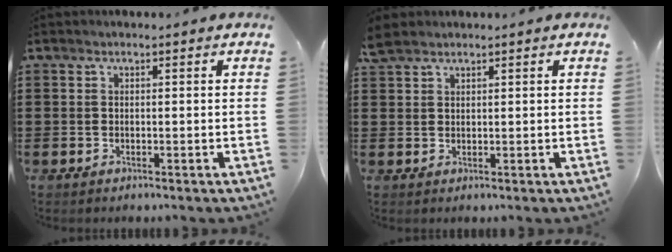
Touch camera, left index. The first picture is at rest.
{"total": 2.4, "force": [2.0, 1.0, 0.9], "torque": [-0.024, 0.004, 0.039]}